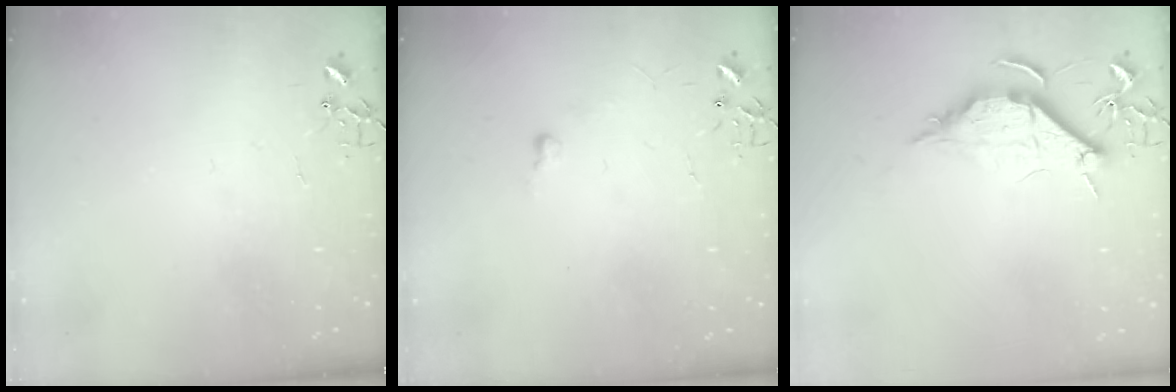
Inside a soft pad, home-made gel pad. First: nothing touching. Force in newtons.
{"total": 4.0, "press": 4.0, "slide": 0.6}
{"total": 9.3, "press": 9.2, "slide": 1.0}